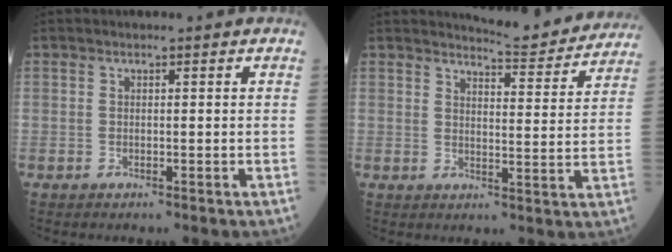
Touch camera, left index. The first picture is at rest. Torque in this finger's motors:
{"motor_torque": [-0.04, -0.15, -0.02, 0.01]}